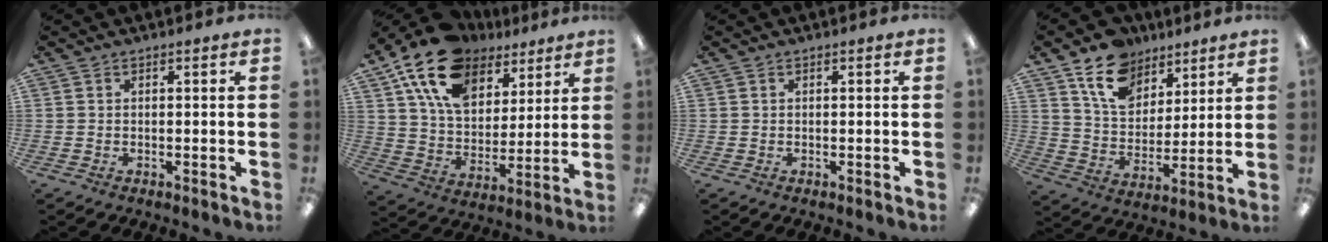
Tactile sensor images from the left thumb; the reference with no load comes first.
{"total": 19.3, "force": [12.0, 11.7, 9.5], "torque": [-0.186, -0.048, 0.222]}
{"total": 0.0}
{"total": 14.8, "force": [9.7, 9.7, 5.7], "torque": [-0.104, -0.044, 0.183]}